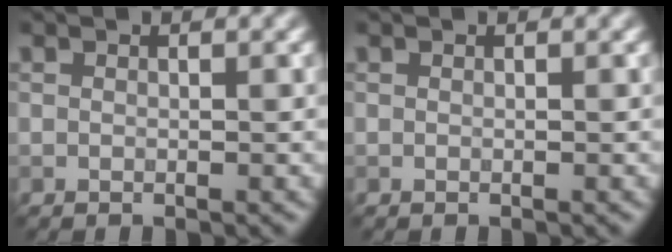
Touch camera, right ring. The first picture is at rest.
{"total": 0.0}